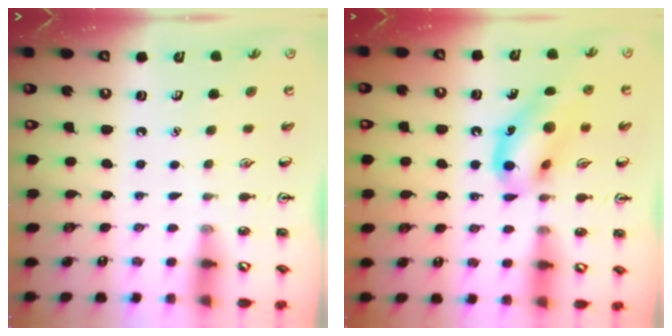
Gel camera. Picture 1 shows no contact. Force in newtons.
{"total": 14.0, "press": 13.6, "slide": 3.0}